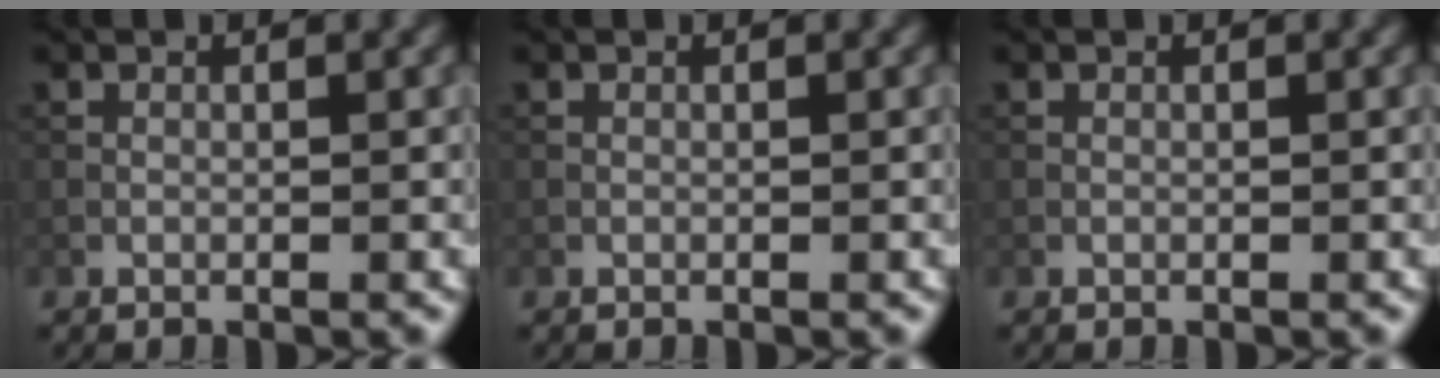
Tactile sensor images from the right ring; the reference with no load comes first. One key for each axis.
{"total": 0.0}
{"total": 0.0}